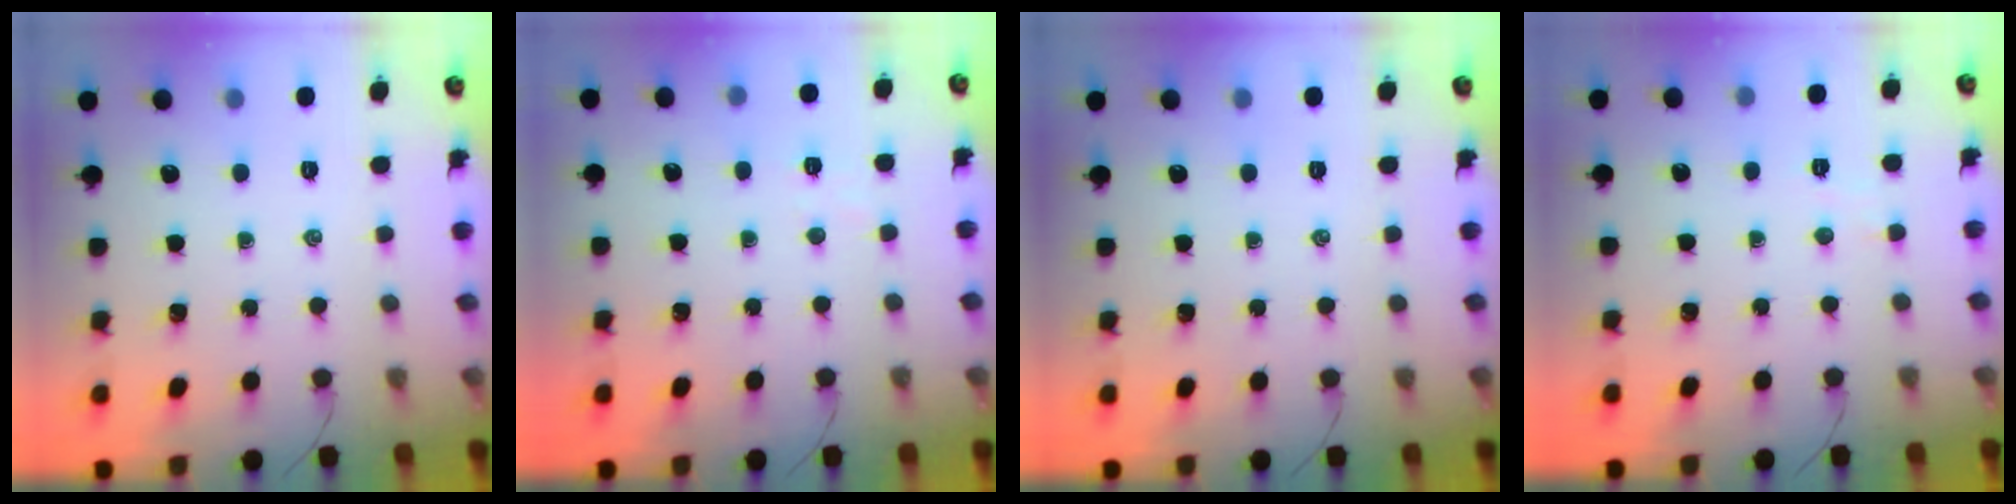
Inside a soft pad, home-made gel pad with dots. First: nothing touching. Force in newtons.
{"total": 2.4, "press": 2.3, "slide": 0.6}
{"total": 0.0}
{"total": 2.6, "press": 2.5, "slide": 0.7}